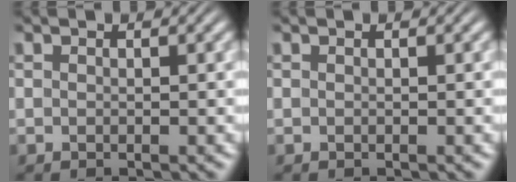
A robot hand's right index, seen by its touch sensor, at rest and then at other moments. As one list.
[{"total": 0.0}]